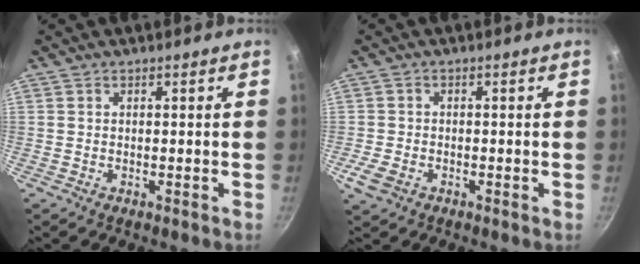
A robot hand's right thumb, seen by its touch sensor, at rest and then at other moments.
{"total": 3.7, "force": [-1.7, 2.4, 2.2], "torque": [-0.047, 0.002, -0.034]}